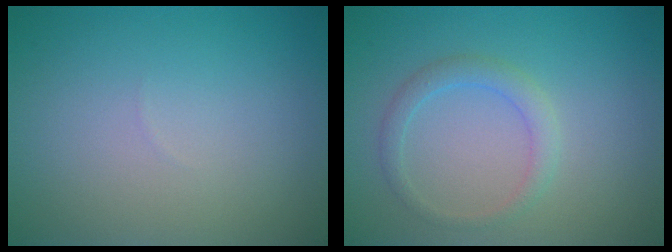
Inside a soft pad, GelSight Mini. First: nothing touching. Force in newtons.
{"total": 1.8, "press": 1.8, "slide": 0.0}